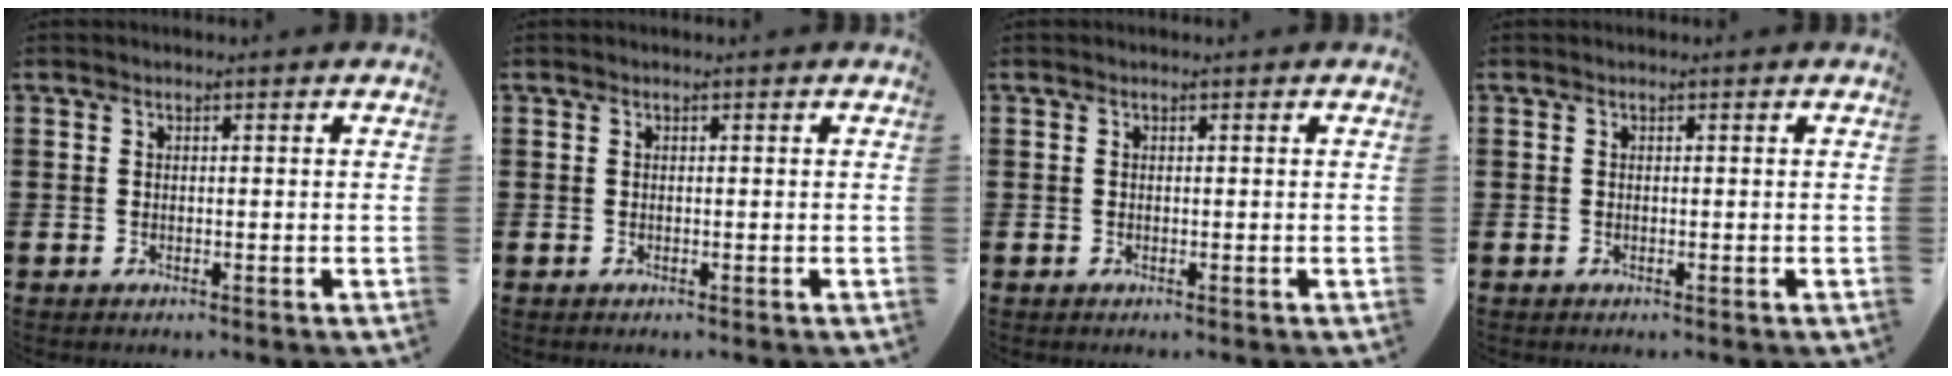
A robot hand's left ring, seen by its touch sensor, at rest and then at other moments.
{"total": 0.0}
{"total": 0.0}
{"total": 0.0}